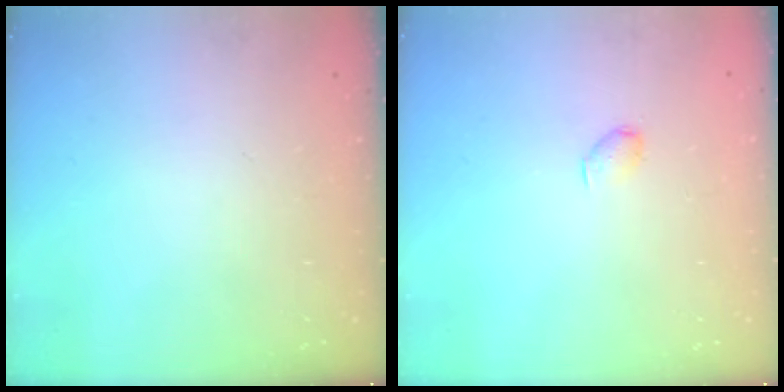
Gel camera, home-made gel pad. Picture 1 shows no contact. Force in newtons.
{"total": 3.5, "press": 3.5, "slide": 0.6}